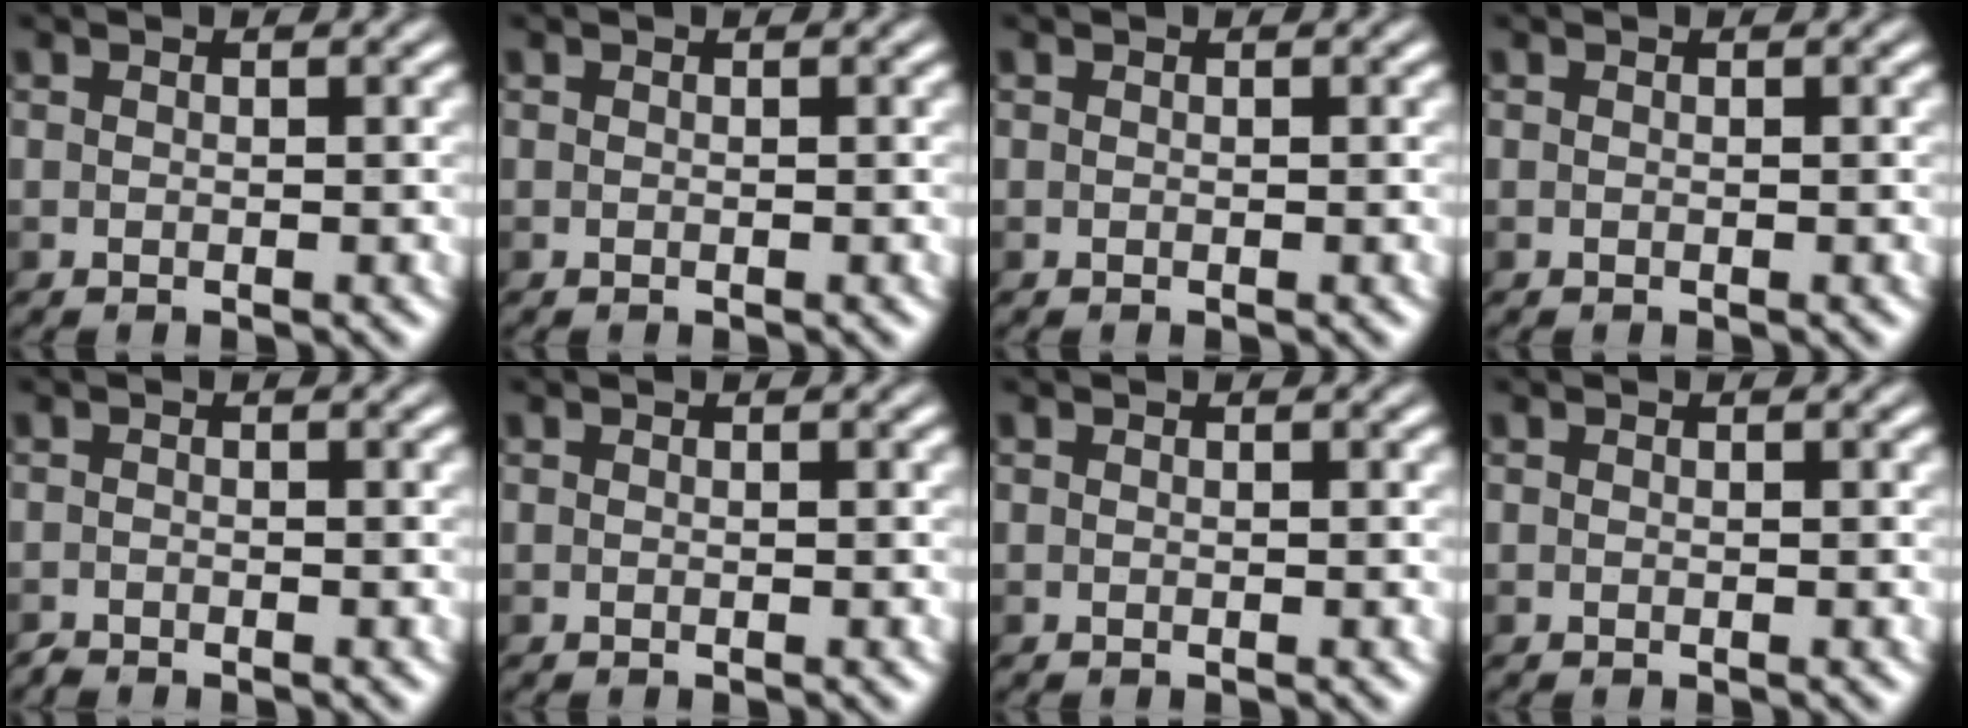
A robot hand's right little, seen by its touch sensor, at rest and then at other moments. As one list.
[{"total": 0.0}, {"total": 0.0}, {"total": 0.0}, {"total": 0.9, "force": [-0.9, 0.2, 0.2], "torque": [-0.005, -0.002, -0.017]}, {"total": 0.0}, {"total": 0.0}, {"total": 0.0}]